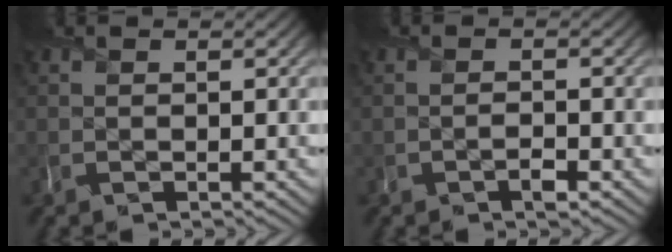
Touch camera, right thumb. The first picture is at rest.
{"total": 1.4, "force": [-1.1, 0.3, 0.7], "torque": [-0.008, -0.004, -0.021]}